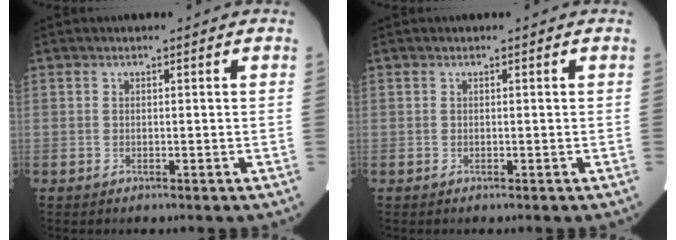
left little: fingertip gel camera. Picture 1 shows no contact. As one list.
[{"total": 0.0}]